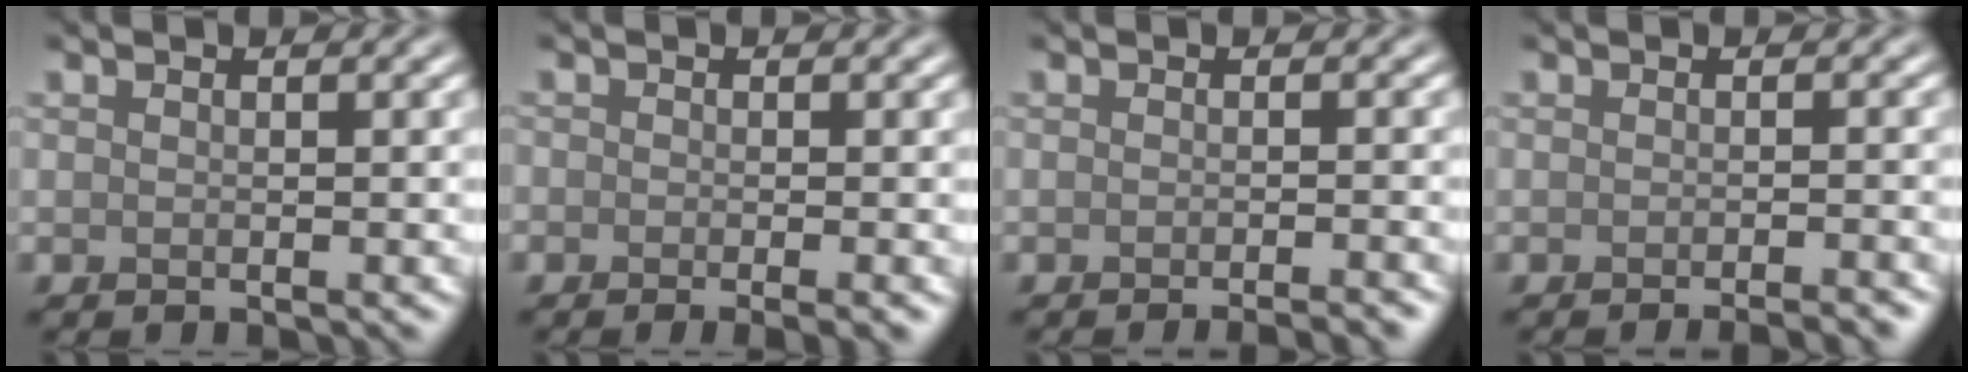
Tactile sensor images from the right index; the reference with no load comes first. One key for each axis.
{"total": 2.0, "fx": -1.1, "fy": 0.6, "fz": 1.6, "tx": -0.022, "ty": -0.008, "tz": -0.016}
{"total": 2.9, "fx": -2.1, "fy": 0.7, "fz": 2.0, "tx": -0.008, "ty": 0.006, "tz": -0.028}
{"total": 2.9, "fx": -2.1, "fy": 0.6, "fz": 1.9, "tx": -0.009, "ty": 0.006, "tz": -0.029}